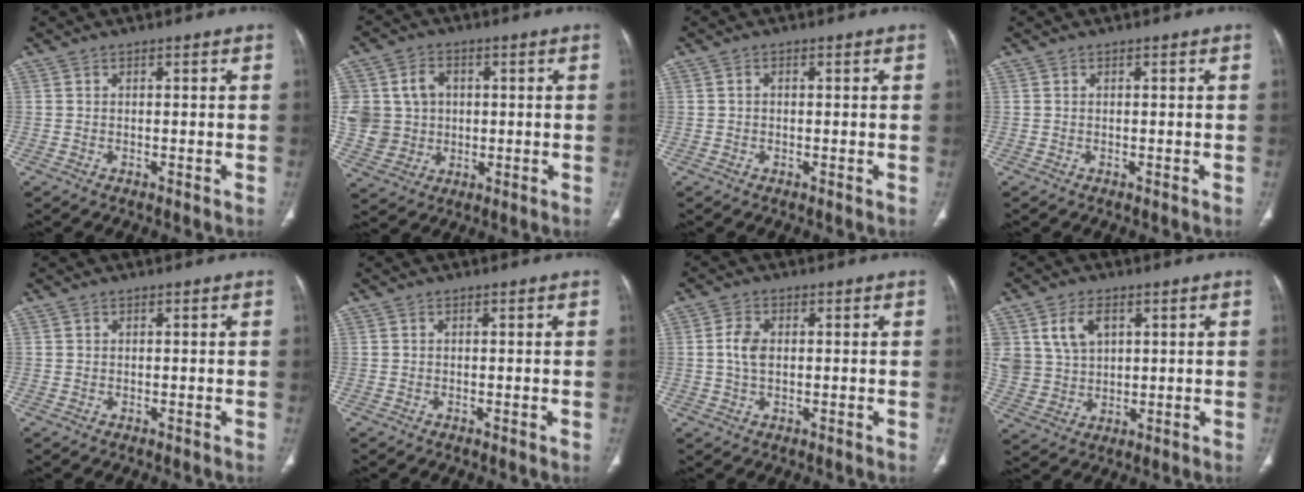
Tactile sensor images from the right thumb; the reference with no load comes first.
{"total": 11.3, "force": [1.1, 10.1, 4.9], "torque": [-0.075, 0.008, 0.034]}
{"total": 0.6, "force": [0.1, 0.5, 0.3], "torque": [-0.004, 0.003, 0.000]}
{"total": 0.0}
{"total": 0.0}
{"total": 0.0}
{"total": 4.4, "force": [0.4, 2.8, 3.4], "torque": [-0.070, 0.002, 0.005]}
{"total": 9.1, "force": [3.5, 6.6, 5.2], "torque": [-0.085, -0.010, 0.080]}